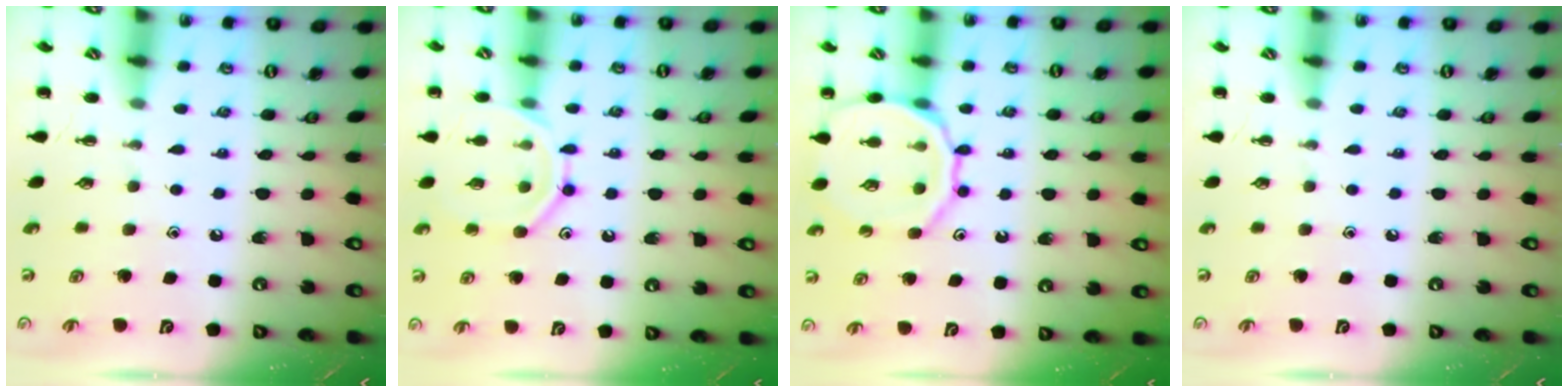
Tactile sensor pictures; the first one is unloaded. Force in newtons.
{"total": 11.6, "press": 11.5, "slide": 1.1}
{"total": 14.0, "press": 13.8, "slide": 1.8}
{"total": 0.0}